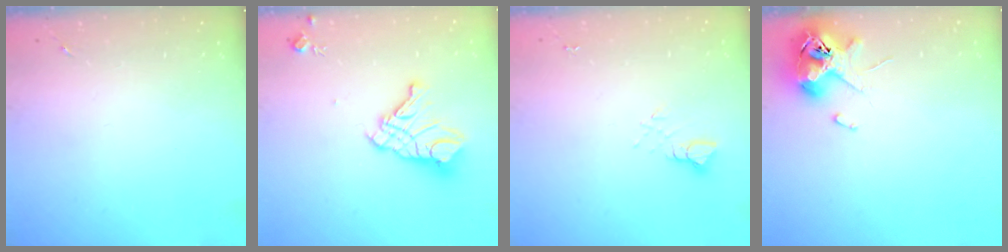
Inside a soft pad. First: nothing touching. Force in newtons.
{"total": 14.3, "press": 14.2, "slide": 1.6}
{"total": 4.0, "press": 4.0, "slide": 0.4}
{"total": 11.8, "press": 11.6, "slide": 1.9}